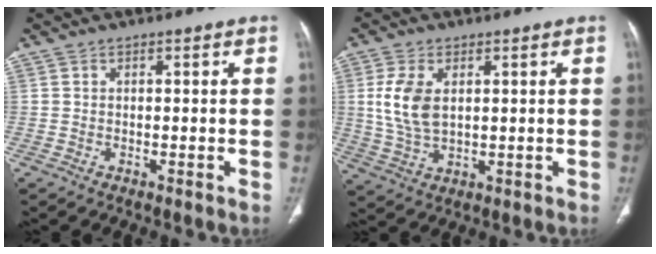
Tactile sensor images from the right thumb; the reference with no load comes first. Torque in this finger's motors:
{"motor_torque": [1.13, 0.85, 0.71, -0.82, 0.20]}